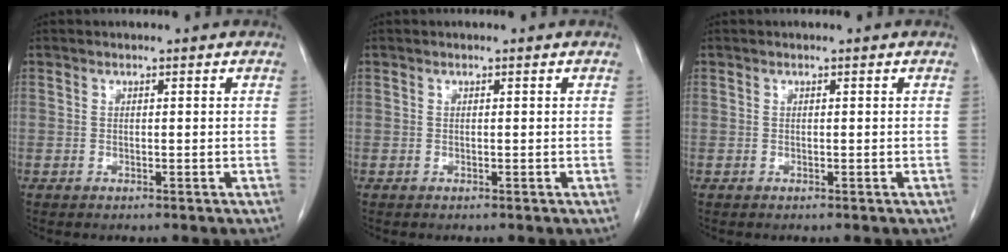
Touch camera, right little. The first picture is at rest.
{"total": 0.0}
{"total": 0.0}